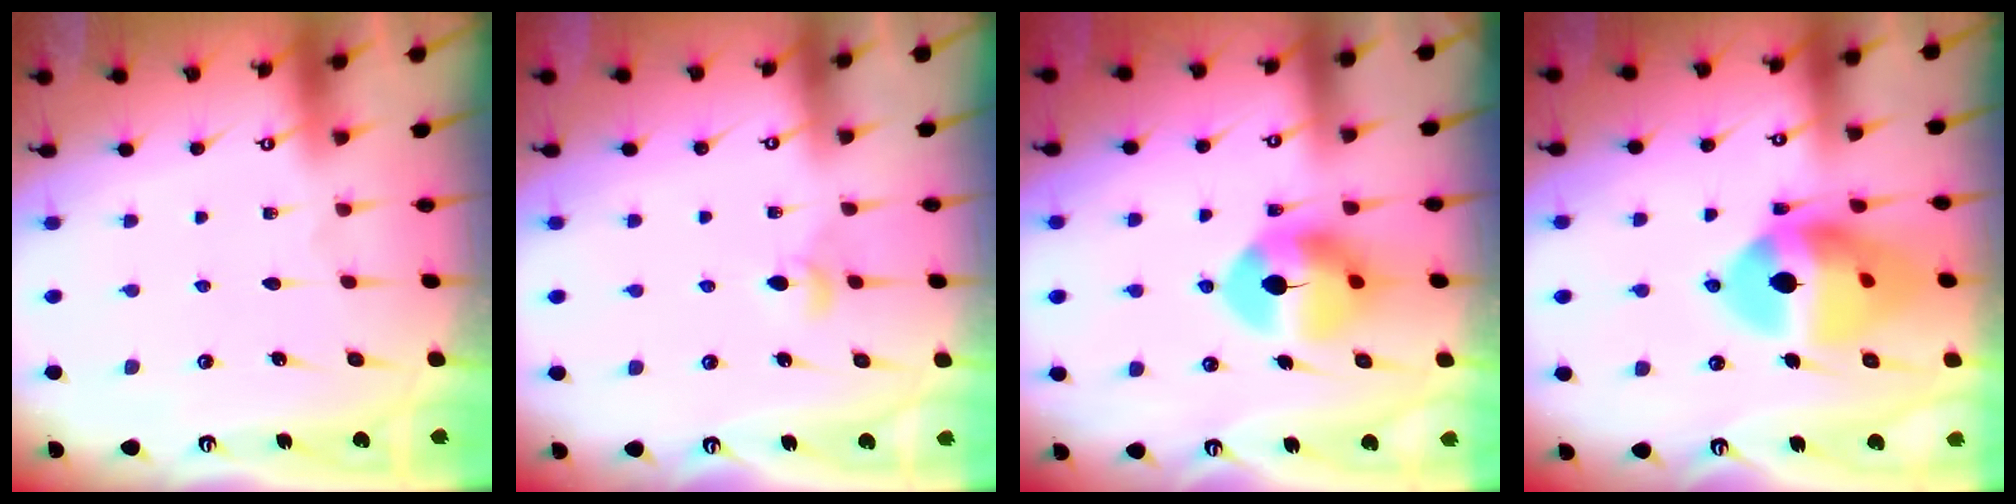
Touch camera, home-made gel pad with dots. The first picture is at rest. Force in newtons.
{"total": 3.9, "press": 3.8, "slide": 0.8}
{"total": 9.0, "press": 9.0, "slide": 0.6}
{"total": 18.2, "press": 18.0, "slide": 2.0}